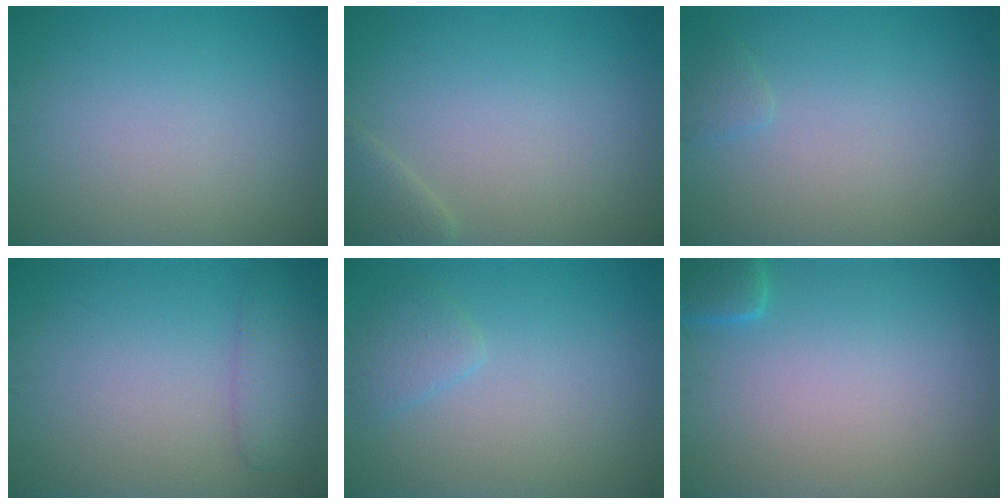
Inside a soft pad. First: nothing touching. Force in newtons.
{"total": 1.7, "press": 1.7, "slide": 0.1}
{"total": 0.8, "press": 0.8, "slide": 0.0}
{"total": 2.3, "press": 2.3, "slide": 0.1}
{"total": 1.5, "press": 1.5, "slide": 0.1}
{"total": 1.9, "press": 1.9, "slide": 0.2}